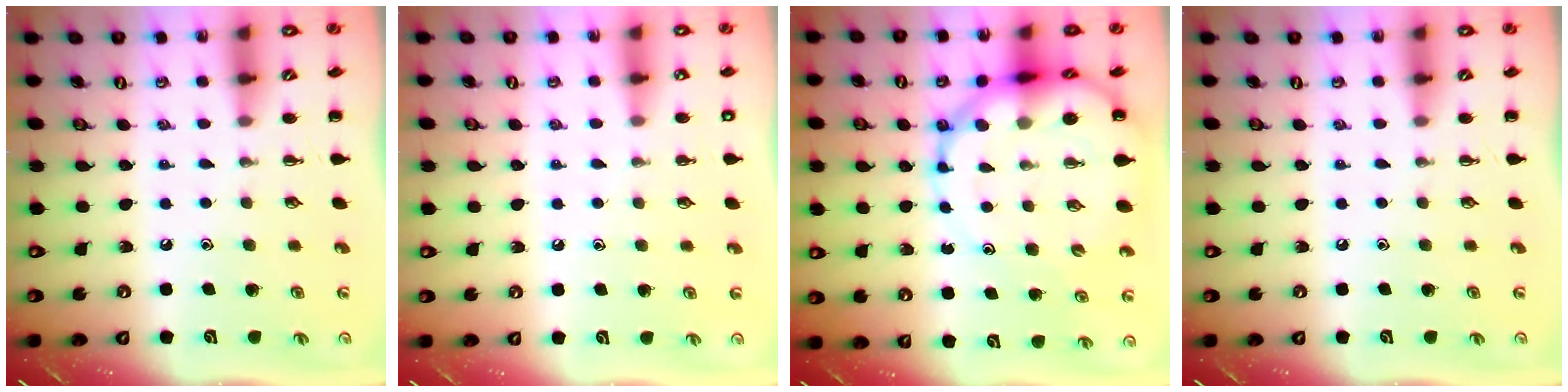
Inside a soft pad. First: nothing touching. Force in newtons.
{"total": 1.8, "press": 1.8, "slide": 0.3}
{"total": 16.1, "press": 15.4, "slide": 4.4}
{"total": 0.0}